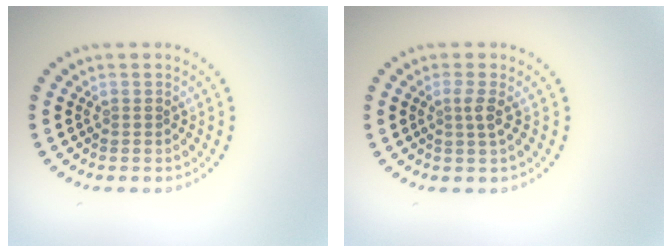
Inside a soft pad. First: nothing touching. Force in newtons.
{"total": 1.5, "press": 1.1, "slide": 1.0}